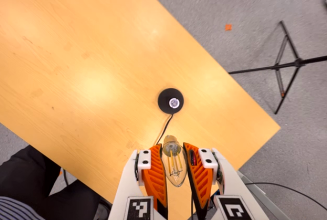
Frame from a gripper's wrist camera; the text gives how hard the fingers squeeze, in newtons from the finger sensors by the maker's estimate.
{"total": 24.3, "left": 27.4, "right": 21.1}